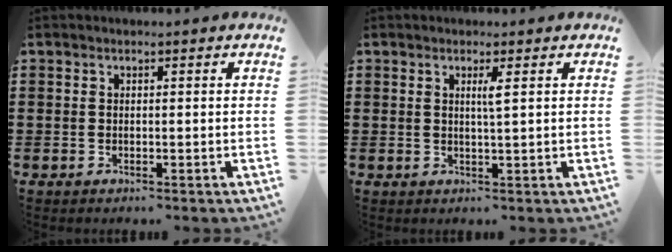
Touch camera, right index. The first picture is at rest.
{"total": 1.9, "force": [0.7, -0.2, 1.7], "torque": [-0.035, -0.003, 0.009]}